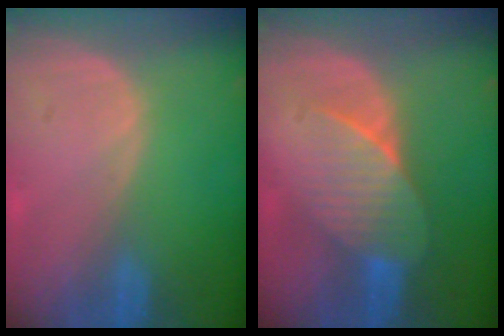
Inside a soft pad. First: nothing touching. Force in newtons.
{"total": 7.1, "press": 6.7, "slide": 2.2}